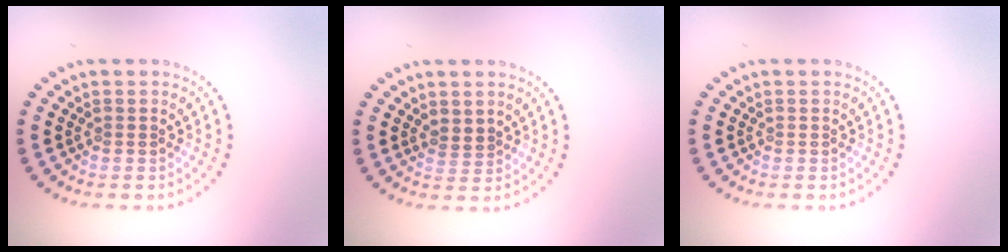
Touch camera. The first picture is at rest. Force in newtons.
{"total": 1.1, "press": 1.0, "slide": 0.5}
{"total": 0.0}